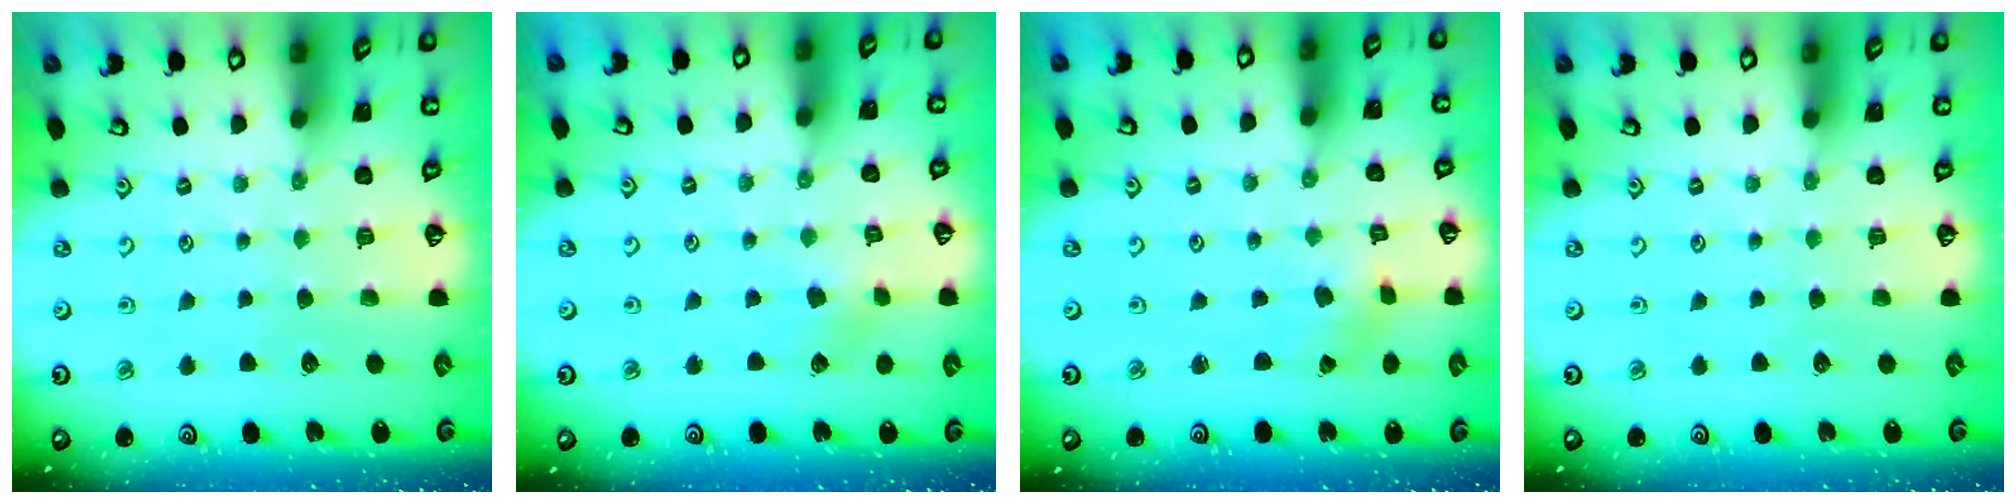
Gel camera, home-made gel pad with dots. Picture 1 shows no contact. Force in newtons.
{"total": 3.2, "press": 3.1, "slide": 0.5}
{"total": 1.1, "press": 1.1, "slide": 0.2}
{"total": 0.0}